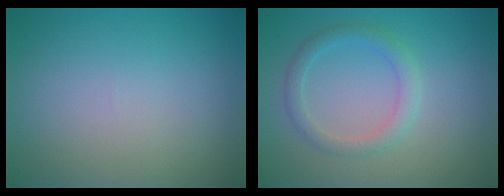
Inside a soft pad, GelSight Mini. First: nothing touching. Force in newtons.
{"total": 2.1, "press": 2.1, "slide": 0.1}